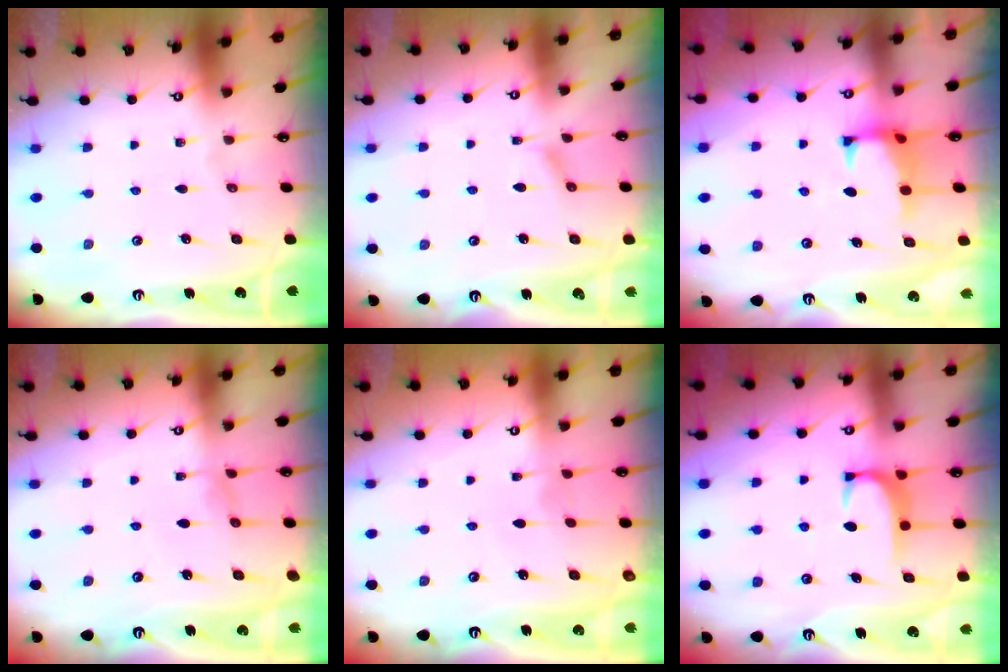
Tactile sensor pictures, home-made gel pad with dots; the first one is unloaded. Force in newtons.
{"total": 1.8, "press": 1.7, "slide": 0.5}
{"total": 1.5, "press": 1.3, "slide": 0.7}
{"total": 0.7, "press": 0.4, "slide": 0.5}
{"total": 2.3, "press": 2.3, "slide": 0.2}
{"total": 1.8, "press": 1.7, "slide": 0.5}